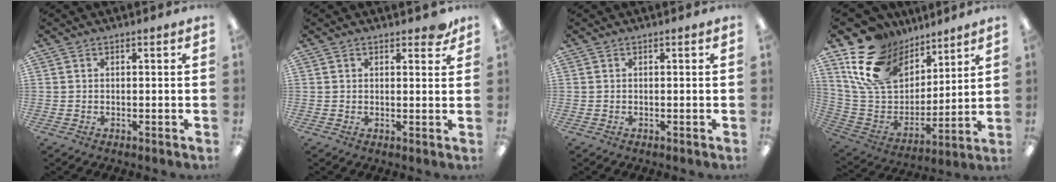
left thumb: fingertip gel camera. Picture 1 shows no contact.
{"total": 2.6, "force": [1.9, 1.1, 1.3], "torque": [-0.014, -0.004, 0.030]}
{"total": 0.0}
{"total": 18.4, "force": [11.3, 12.0, 8.1], "torque": [-0.172, -0.053, 0.218]}